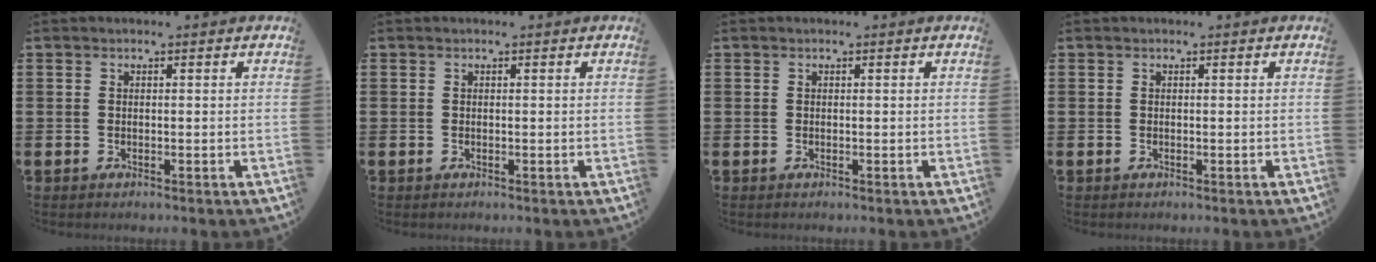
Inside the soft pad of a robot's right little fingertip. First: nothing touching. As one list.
[{"total": 0.0}, {"total": 0.0}, {"total": 0.0}]